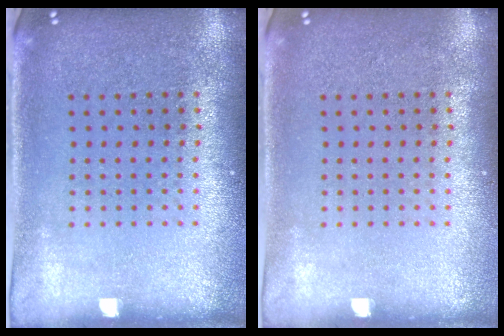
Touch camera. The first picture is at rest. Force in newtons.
{"total": 0.0}